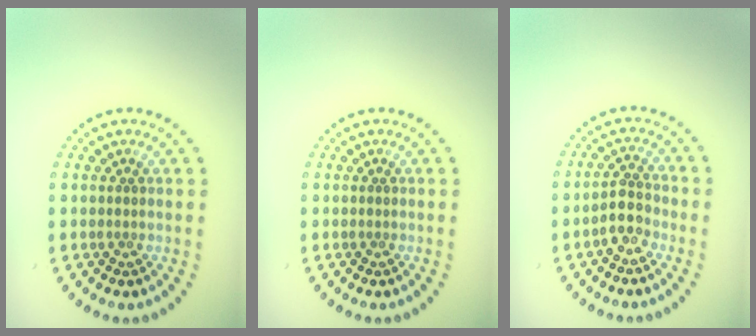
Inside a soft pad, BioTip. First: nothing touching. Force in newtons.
{"total": 0.0}
{"total": 2.3, "press": 2.1, "slide": 1.0}